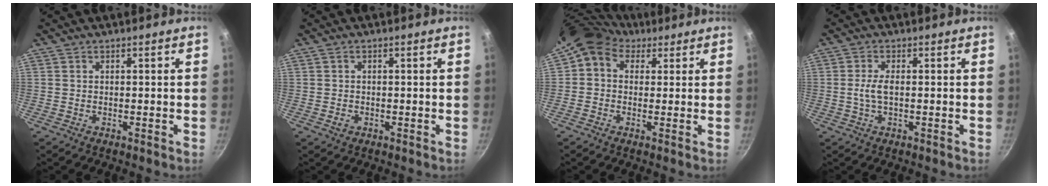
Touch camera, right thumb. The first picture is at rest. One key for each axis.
{"total": 1.3, "fx": -0.5, "fy": 1.1, "fz": 0.5, "tx": -0.005, "ty": 0.000, "tz": -0.008}
{"total": 7.6, "fx": 3.5, "fy": 5.9, "fz": 3.3, "tx": -0.045, "ty": 0.007, "tz": 0.042}
{"total": 3.3, "fx": -0.2, "fy": 1.2, "fz": 3.0, "tx": -0.067, "ty": 0.004, "tz": -0.005}